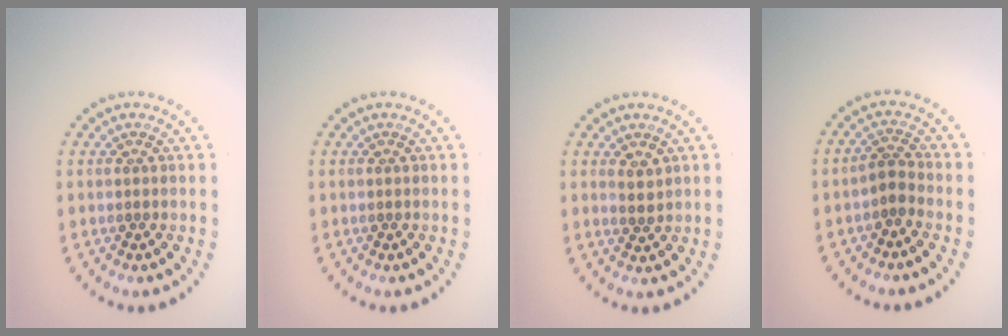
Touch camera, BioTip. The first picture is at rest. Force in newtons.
{"total": 0.0}
{"total": 1.4, "press": 1.2, "slide": 0.8}
{"total": 1.6, "press": 1.3, "slide": 1.0}